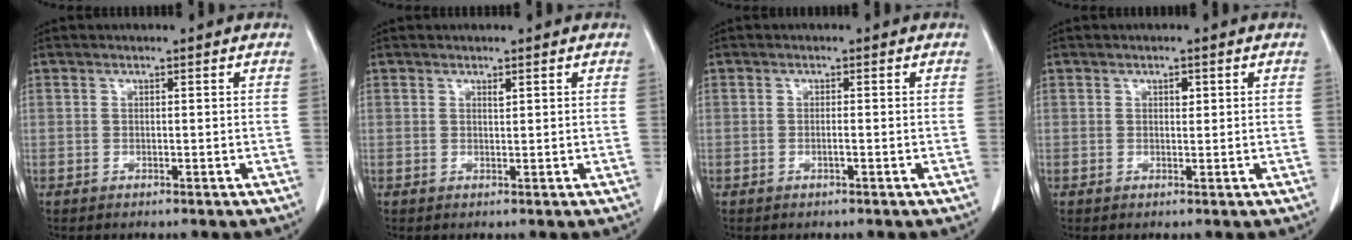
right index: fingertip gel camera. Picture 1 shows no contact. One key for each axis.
{"total": 0.5, "fx": 0.4, "fy": 0.1, "fz": 0.3, "tx": -0.010, "ty": -0.004, "tz": 0.007}
{"total": 0.8, "fx": -0.3, "fy": 0.0, "fz": 0.8, "tx": -0.016, "ty": 0.000, "tz": -0.004}
{"total": 1.1, "fx": 0.4, "fy": 0.6, "fz": 0.8, "tx": -0.010, "ty": -0.001, "tz": 0.006}